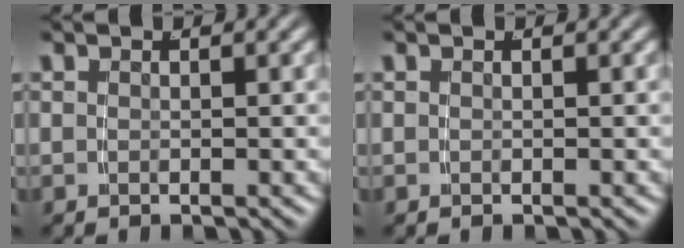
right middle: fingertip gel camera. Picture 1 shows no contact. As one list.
[{"total": 0.0}]